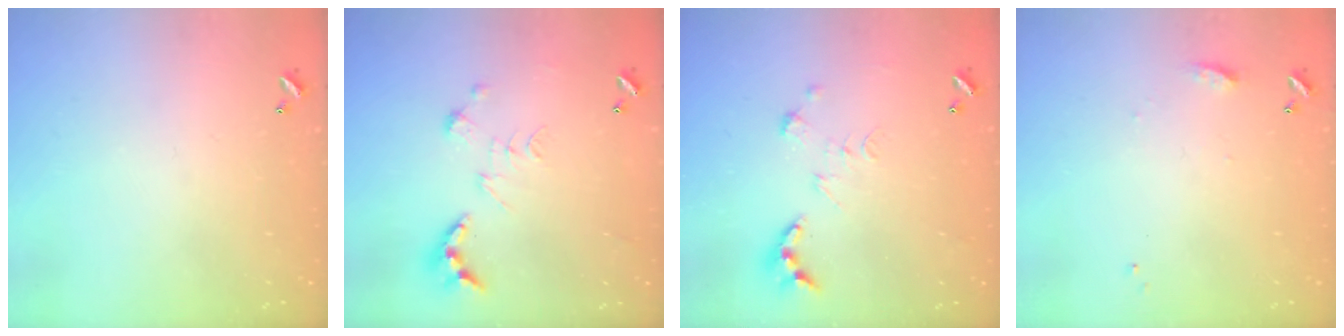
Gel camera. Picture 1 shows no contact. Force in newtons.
{"total": 0.8, "press": 0.8, "slide": 0.3}
{"total": 0.0}
{"total": 7.2, "press": 7.2, "slide": 0.7}